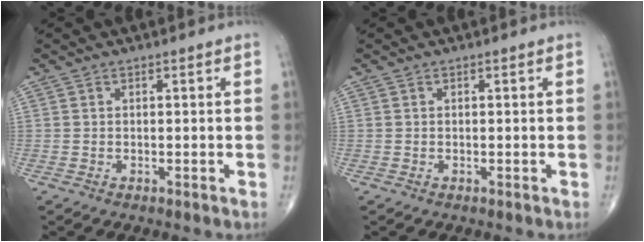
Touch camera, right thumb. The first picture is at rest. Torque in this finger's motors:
{"motor_torque": [-0.24, 0.22, -0.07, -0.01, 0.01]}